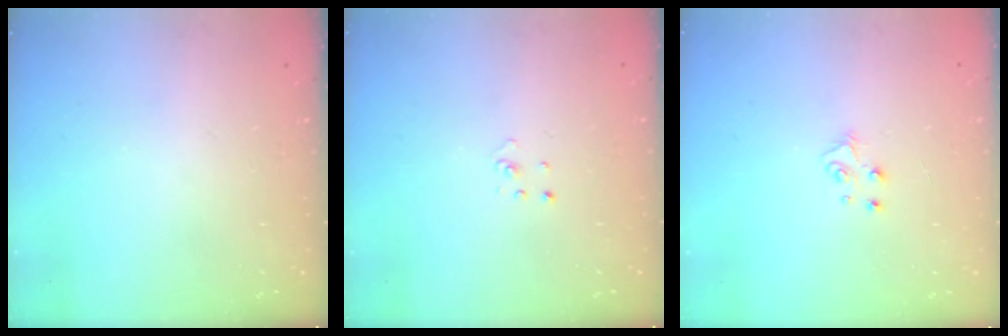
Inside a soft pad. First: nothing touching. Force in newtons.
{"total": 1.5, "press": 1.5, "slide": 0.1}
{"total": 4.0, "press": 4.0, "slide": 0.2}